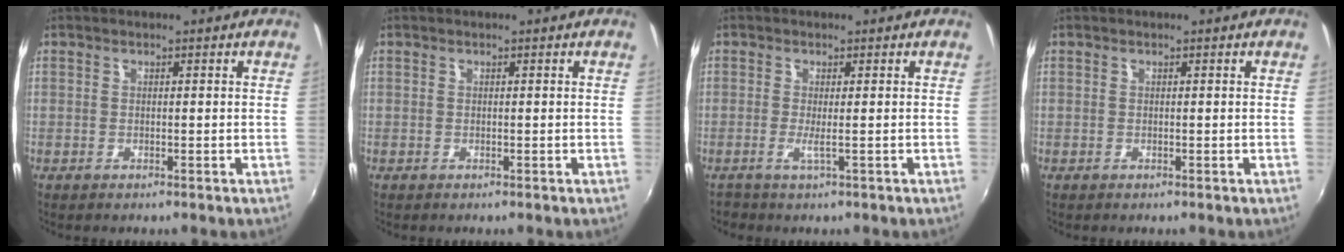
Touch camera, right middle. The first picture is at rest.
{"total": 0.0}
{"total": 1.3, "force": [-0.4, -0.5, 1.1], "torque": [-0.030, -0.001, -0.010]}
{"total": 0.0}